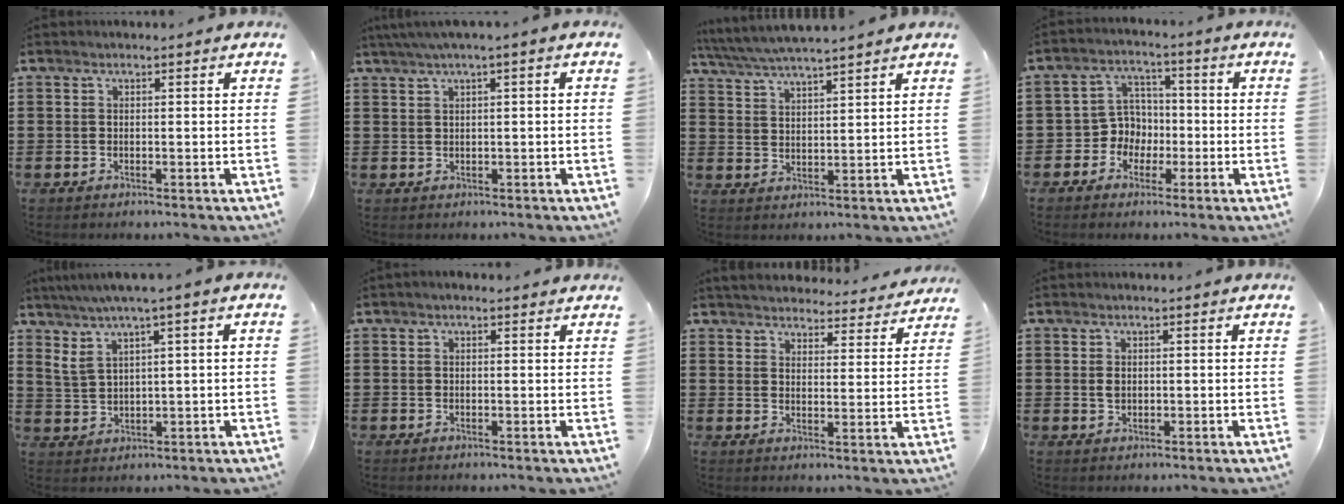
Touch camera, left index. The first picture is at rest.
{"total": 2.0, "force": [0.3, -0.1, 1.9], "torque": [-0.033, -0.001, 0.006]}
{"total": 4.4, "force": [4.1, -0.2, 1.5], "torque": [-0.044, -0.019, 0.070]}
{"total": 5.5, "force": [-1.4, 5.1, 1.2], "torque": [-0.048, 0.008, -0.031]}
{"total": 3.8, "force": [1.5, 0.7, 3.5], "torque": [-0.077, -0.002, 0.020]}
{"total": 0.6, "force": [0.2, 0.3, 0.4], "torque": [-0.008, 0.005, 0.002]}
{"total": 3.8, "force": [3.7, 0.1, 0.0], "torque": [-0.021, -0.024, 0.064]}
{"total": 1.2, "force": [0.1, 0.9, 0.8], "torque": [-0.020, 0.004, 0.001]}